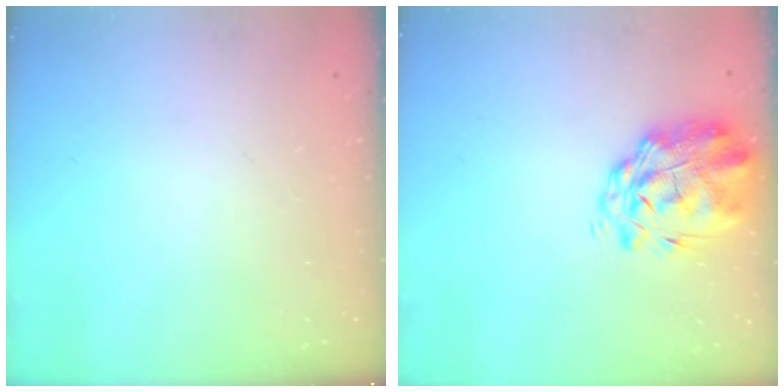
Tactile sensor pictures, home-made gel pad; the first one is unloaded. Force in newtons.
{"total": 3.3, "press": 2.8, "slide": 1.7}